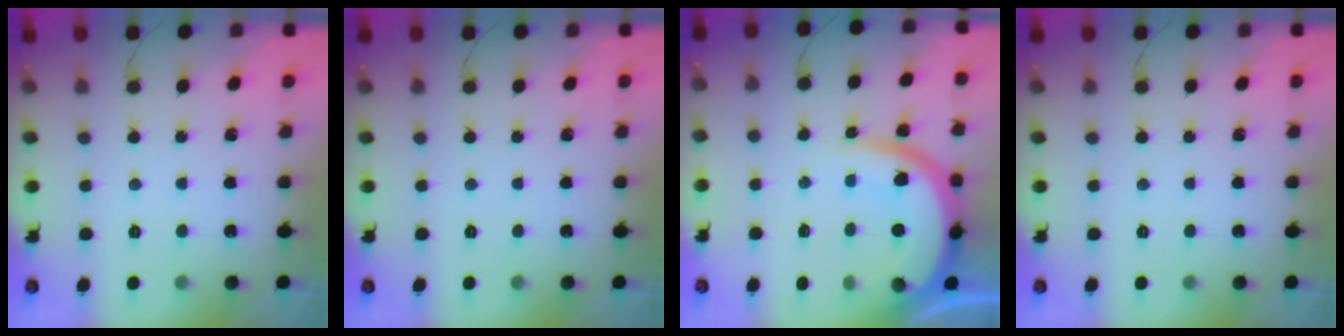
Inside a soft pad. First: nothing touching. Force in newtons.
{"total": 0.0}
{"total": 15.4, "press": 15.3, "slide": 0.8}
{"total": 0.0}